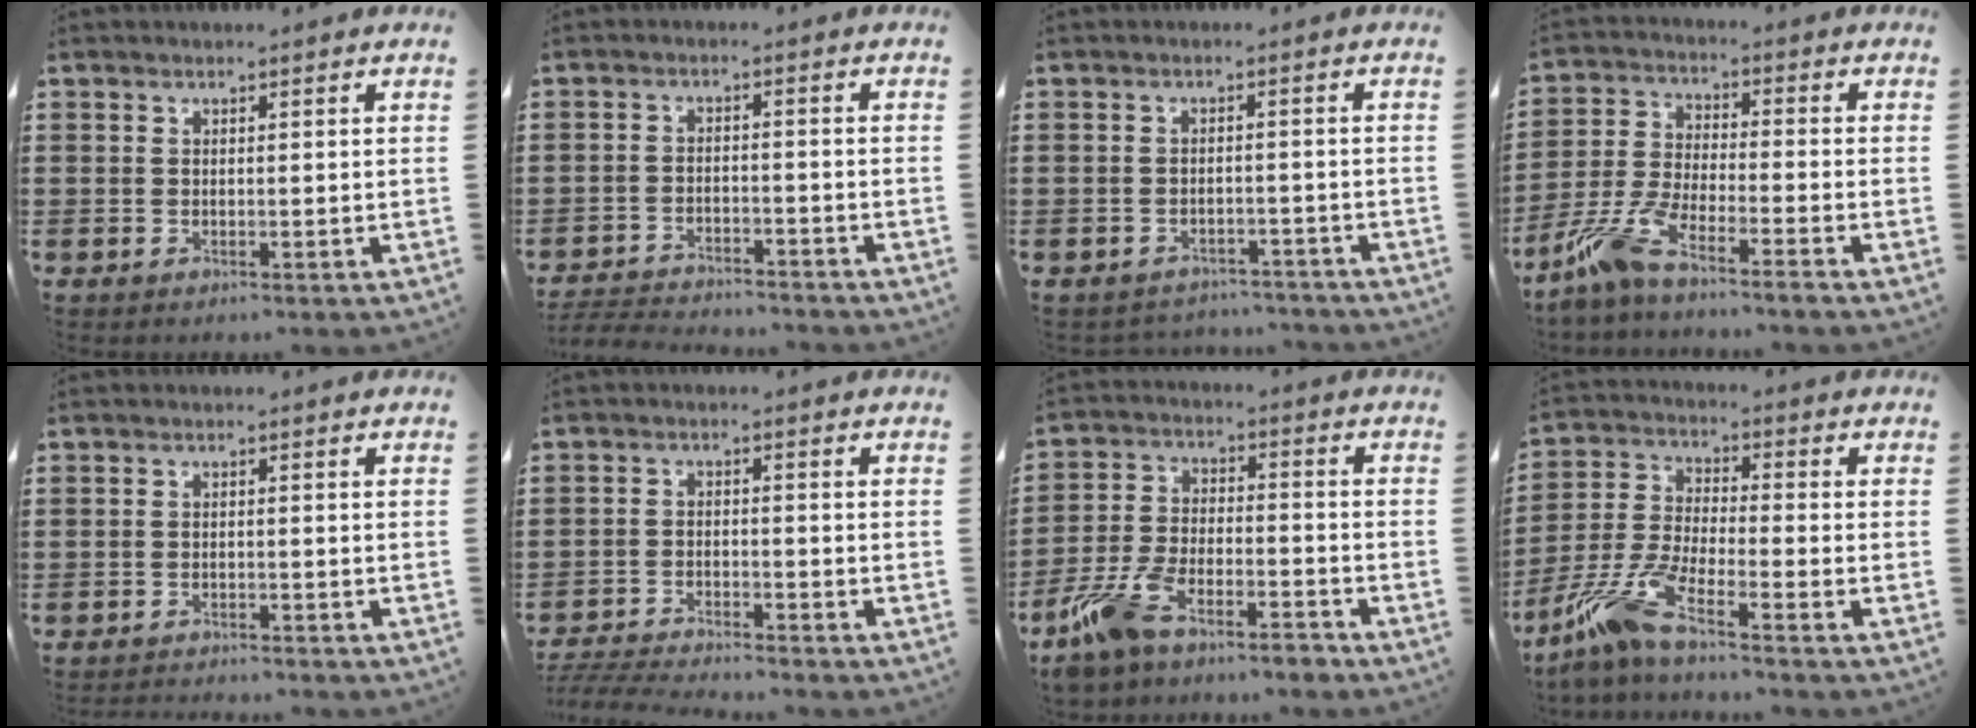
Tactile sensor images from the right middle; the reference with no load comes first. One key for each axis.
{"total": 3.6, "fx": -3.6, "fy": 0.3, "fz": 0.3, "tx": -0.015, "ty": -0.001, "tz": -0.080}
{"total": 2.3, "fx": -2.3, "fy": 0.4, "fz": -0.1, "tx": -0.006, "ty": -0.001, "tz": -0.050}
{"total": 7.2, "fx": -5.8, "fy": 0.4, "fz": 4.3, "tx": -0.115, "ty": -0.021, "tz": -0.118}
{"total": 1.6, "fx": -1.6, "fy": 0.0, "fz": 0.0, "tx": -0.005, "ty": 0.001, "tz": -0.033}
{"total": 4.3, "fx": -4.2, "fy": 0.0, "fz": 0.9, "tx": -0.030, "ty": -0.008, "tz": -0.091}
{"total": 8.2, "fx": -7.2, "fy": 1.4, "fz": 3.8, "tx": -0.096, "ty": 0.006, "tz": -0.144}
{"total": 8.7, "fx": -6.1, "fy": 0.8, "fz": 6.1, "tx": -0.153, "ty": -0.020, "tz": -0.125}